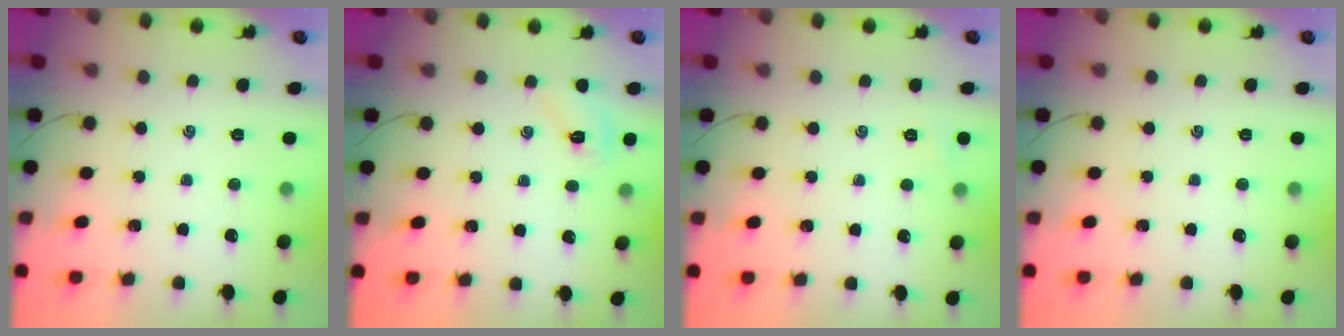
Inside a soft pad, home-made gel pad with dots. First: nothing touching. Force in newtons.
{"total": 6.3, "press": 6.2, "slide": 1.1}
{"total": 3.5, "press": 3.4, "slide": 0.9}
{"total": 0.0}